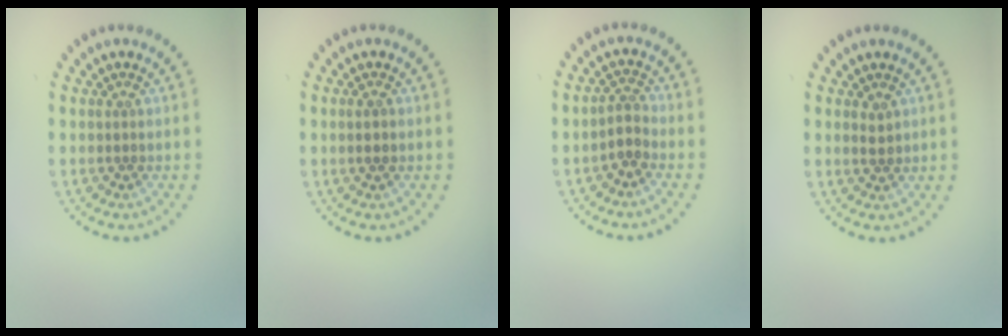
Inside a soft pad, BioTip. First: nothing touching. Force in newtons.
{"total": 1.0, "press": 1.0, "slide": 0.4}
{"total": 1.6, "press": 1.3, "slide": 1.0}
{"total": 1.1, "press": 1.0, "slide": 0.5}